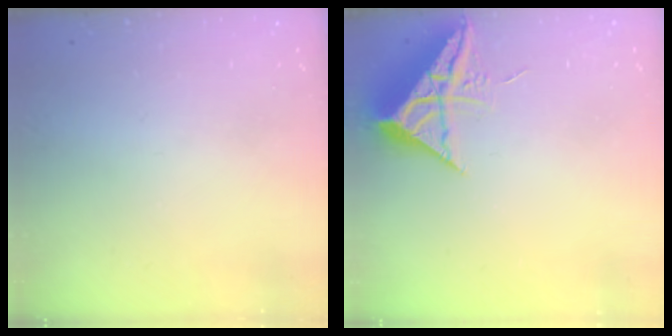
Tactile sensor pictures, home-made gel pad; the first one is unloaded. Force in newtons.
{"total": 10.0, "press": 9.9, "slide": 0.8}